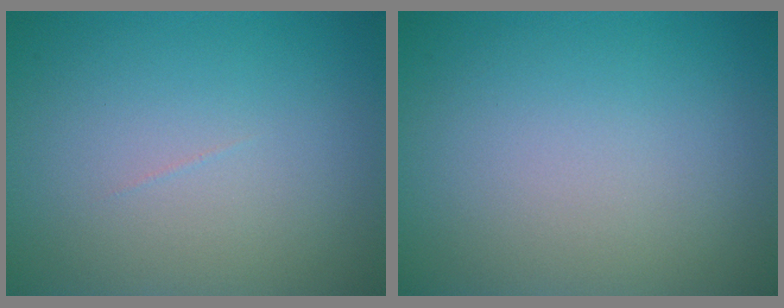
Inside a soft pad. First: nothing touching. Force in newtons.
{"total": 0.0}